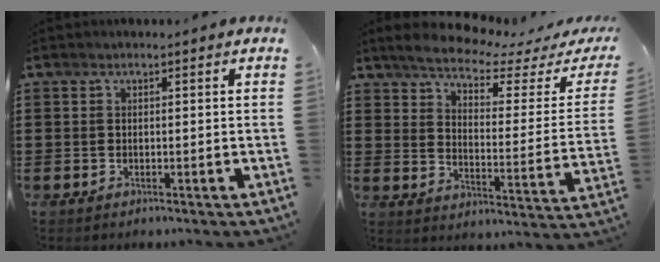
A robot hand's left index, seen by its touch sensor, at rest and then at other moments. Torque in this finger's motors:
{"motor_torque": [2.14, 0.00, 0.15, 0.01]}